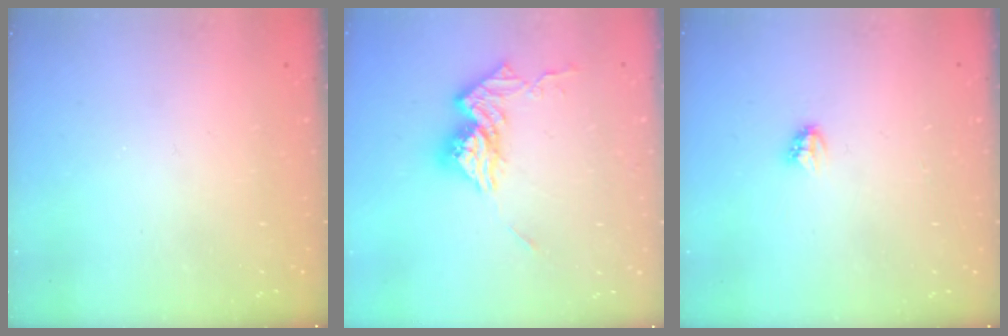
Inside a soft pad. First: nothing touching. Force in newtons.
{"total": 14.1, "press": 14.1, "slide": 1.4}
{"total": 2.7, "press": 2.7, "slide": 0.3}